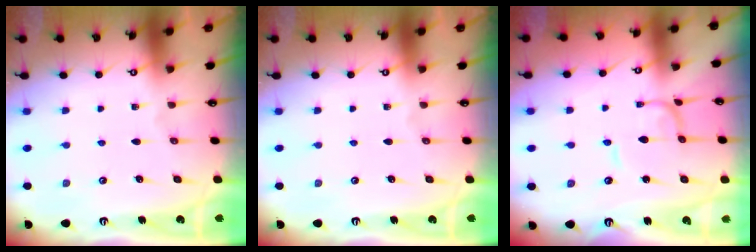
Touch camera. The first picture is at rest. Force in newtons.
{"total": 0.0}
{"total": 1.5, "press": 1.5, "slide": 0.0}